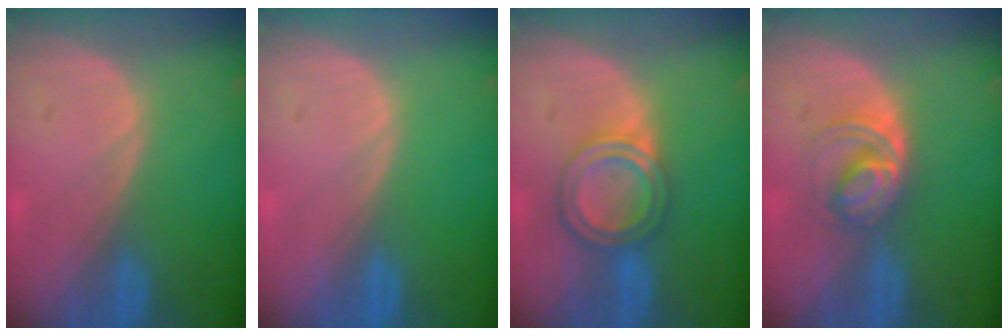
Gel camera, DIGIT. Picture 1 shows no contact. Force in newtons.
{"total": 0.0}
{"total": 6.2, "press": 5.4, "slide": 3.0}
{"total": 5.2, "press": 5.0, "slide": 1.2}